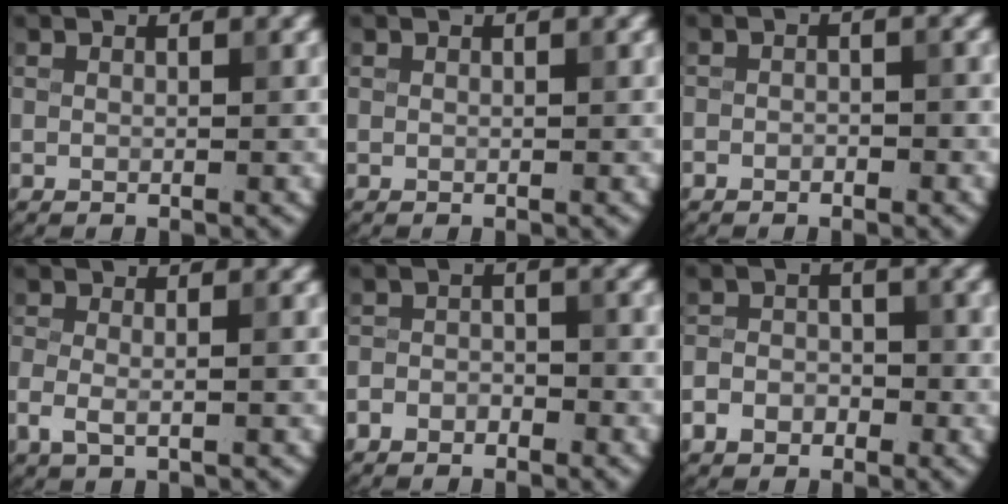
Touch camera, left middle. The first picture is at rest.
{"total": 0.0}
{"total": 1.3, "force": [-0.9, 0.7, 0.7], "torque": [-0.012, 0.002, -0.016]}
{"total": 2.7, "force": [-0.8, 1.1, 2.3], "torque": [-0.052, -0.006, -0.021]}
{"total": 2.4, "force": [-1.8, 1.3, 0.9], "torque": [-0.018, 0.005, -0.040]}
{"total": 3.1, "force": [-1.8, 2.2, 1.3], "torque": [-0.023, 0.001, -0.038]}